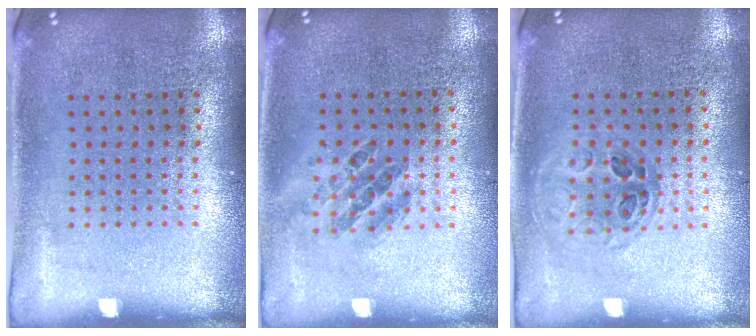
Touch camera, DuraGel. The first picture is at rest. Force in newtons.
{"total": 1.0, "press": 0.8, "slide": 0.6}
{"total": 0.9, "press": 0.9, "slide": 0.2}